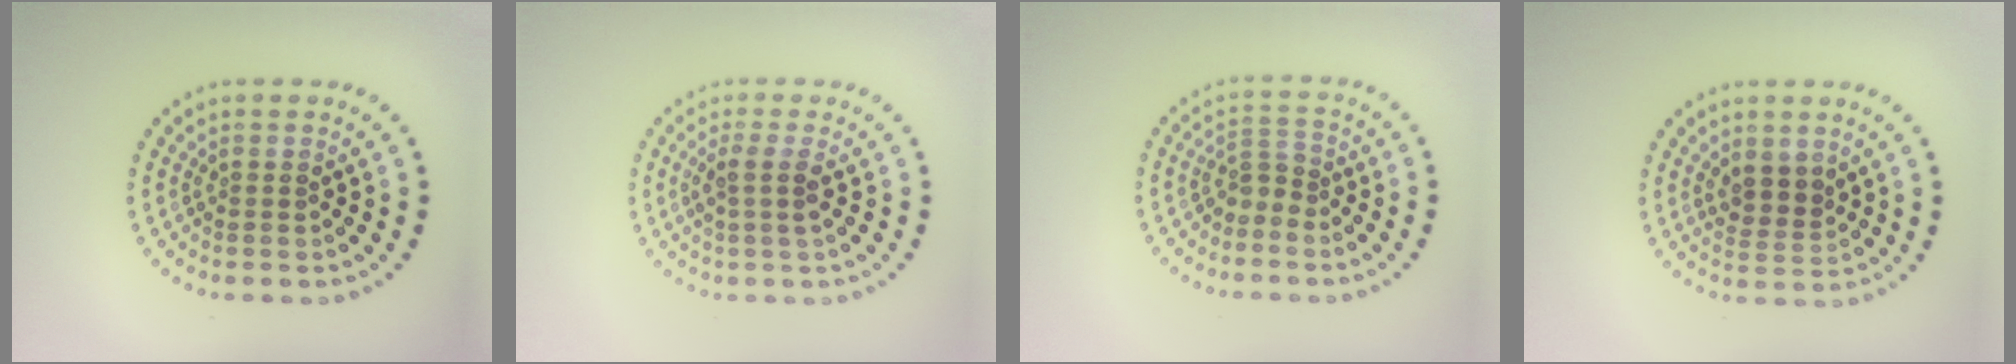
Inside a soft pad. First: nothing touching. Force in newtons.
{"total": 1.9, "press": 1.5, "slide": 1.1}
{"total": 1.9, "press": 1.2, "slide": 1.5}
{"total": 2.3, "press": 2.0, "slide": 1.2}